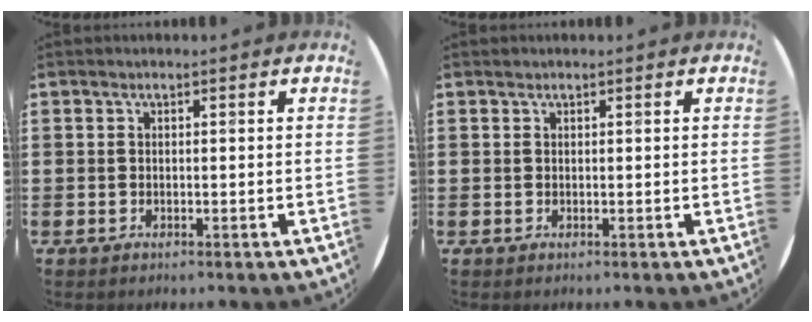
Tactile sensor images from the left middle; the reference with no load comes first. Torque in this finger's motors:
{"motor_torque": [0.09, -0.08, 0.00, 0.00]}